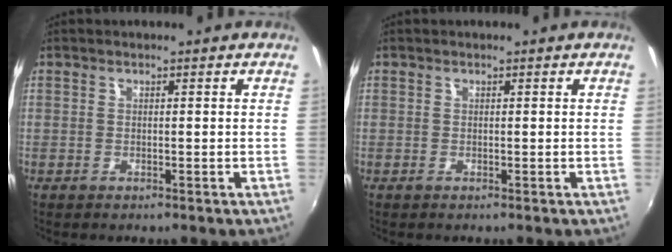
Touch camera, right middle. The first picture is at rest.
{"total": 0.0}